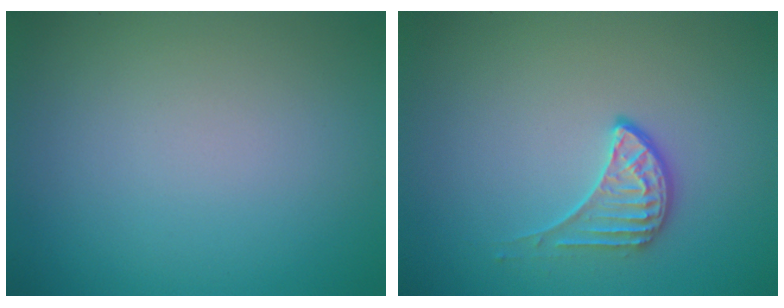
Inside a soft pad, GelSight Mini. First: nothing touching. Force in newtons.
{"total": 2.0, "press": 1.5, "slide": 1.3}